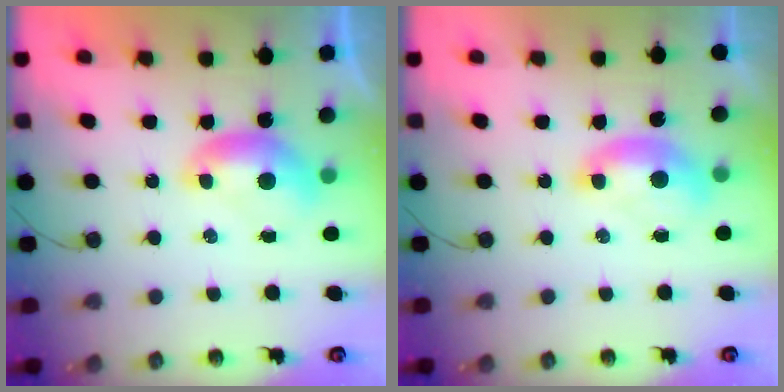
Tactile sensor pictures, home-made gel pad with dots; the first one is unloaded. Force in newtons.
{"total": 1.5, "press": 1.3, "slide": 0.7}